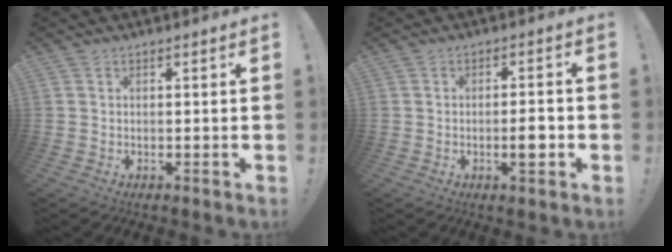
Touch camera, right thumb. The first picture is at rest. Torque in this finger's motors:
{"motor_torque": [2.38, 1.19, 0.38, -0.49, 0.55]}